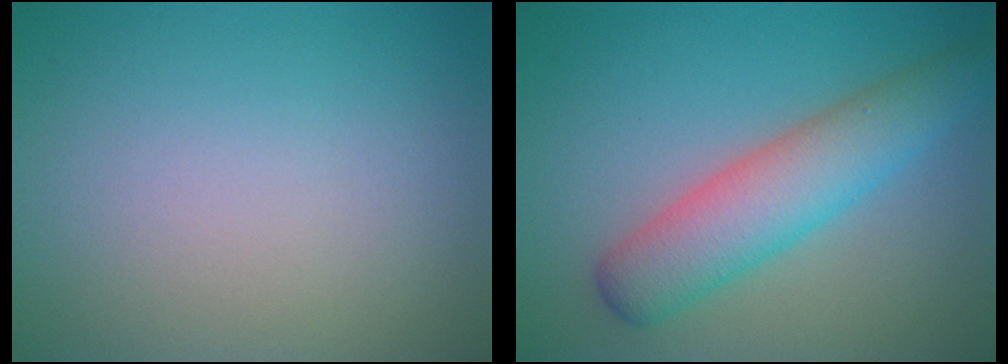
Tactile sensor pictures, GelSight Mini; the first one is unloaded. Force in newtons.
{"total": 5.5, "press": 5.5, "slide": 0.2}